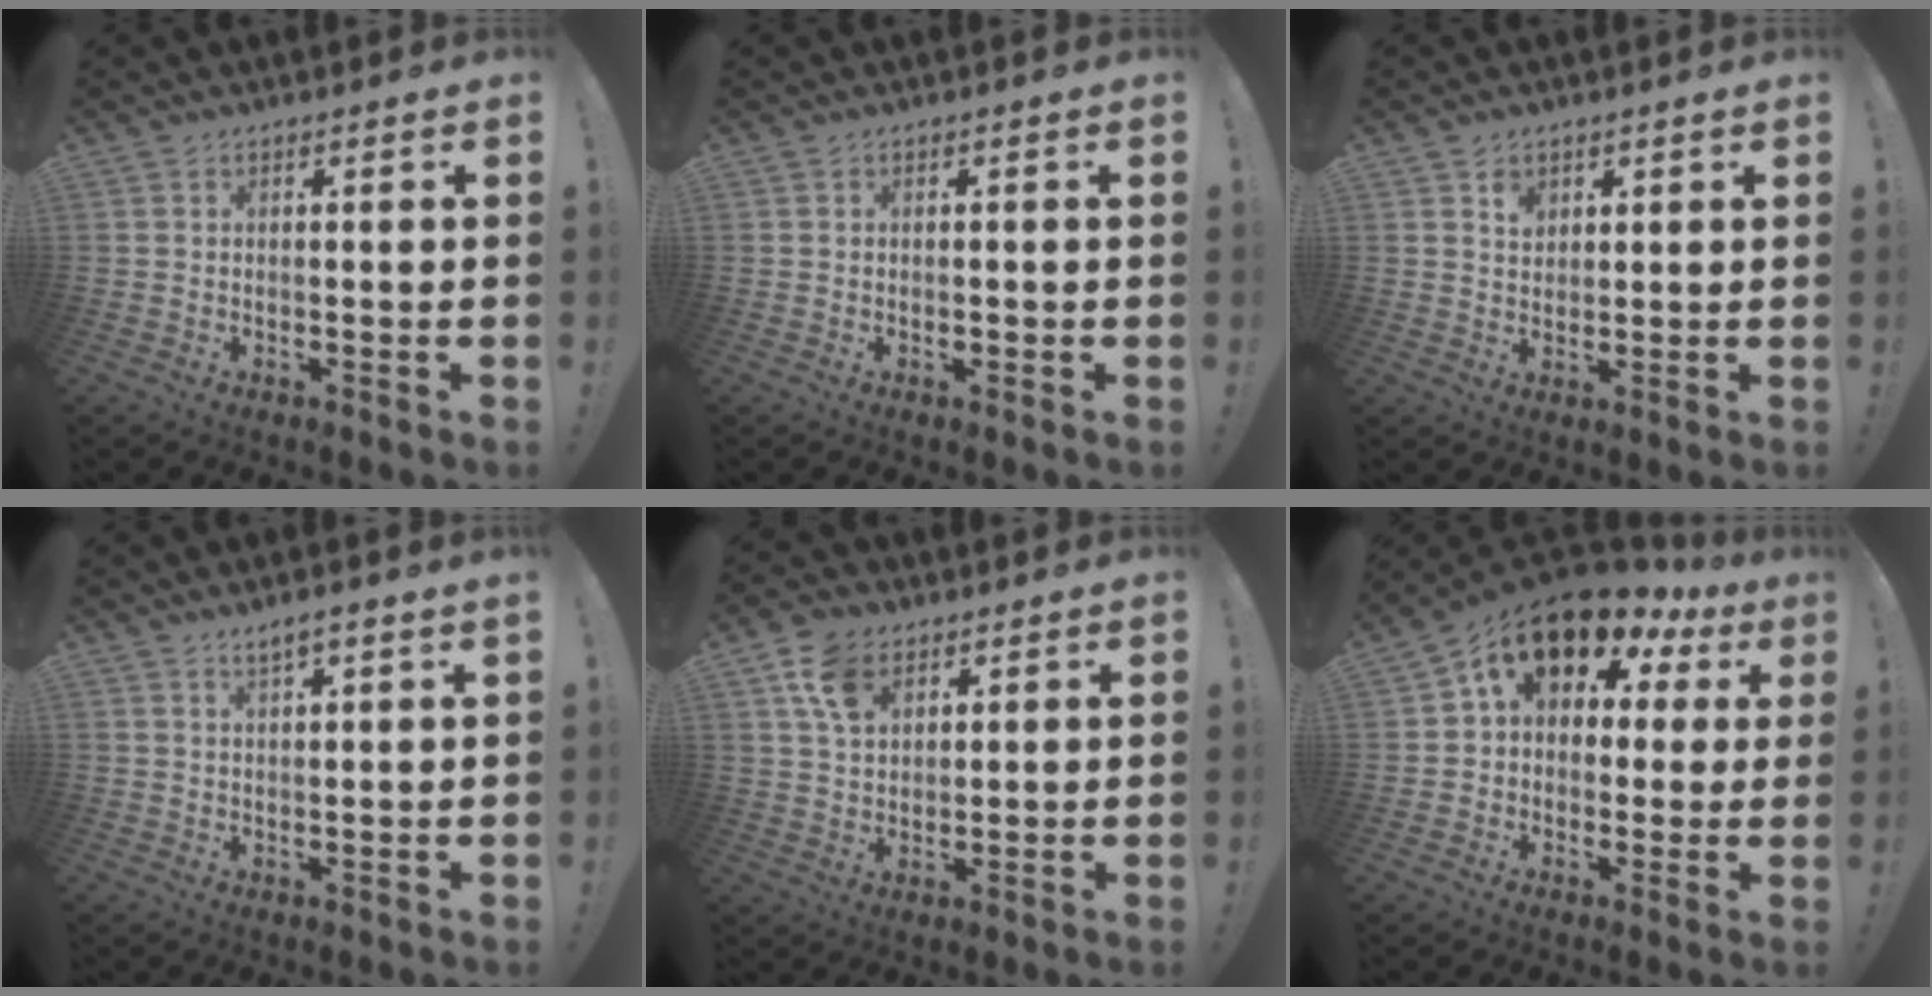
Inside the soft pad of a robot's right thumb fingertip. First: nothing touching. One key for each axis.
{"total": 0.5, "fx": -0.4, "fy": 0.3, "fz": 0.2, "tx": -0.011, "ty": 0.005, "tz": -0.005}
{"total": 3.4, "fx": 2.0, "fy": 2.5, "fz": 0.9, "tx": 0.005, "ty": -0.014, "tz": 0.031}
{"total": 2.7, "fx": 1.9, "fy": -0.1, "fz": 1.9, "tx": -0.036, "ty": -0.008, "tz": 0.033}
{"total": 9.3, "fx": 4.9, "fy": 6.1, "fz": 5.0, "tx": -0.078, "ty": -0.013, "tz": 0.095}
{"total": 13.9, "fx": 8.2, "fy": 7.9, "fz": 8.0, "tx": -0.126, "ty": -0.051, "tz": 0.147}